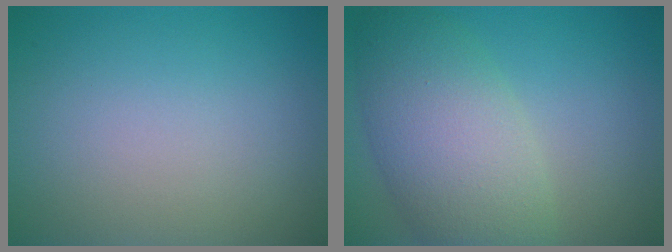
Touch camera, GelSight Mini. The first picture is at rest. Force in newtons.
{"total": 7.4, "press": 7.4, "slide": 0.4}